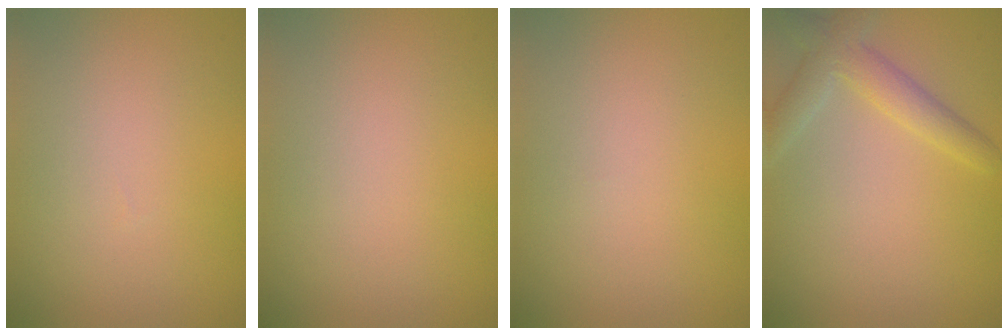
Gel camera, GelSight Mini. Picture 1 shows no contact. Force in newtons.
{"total": 0.0}
{"total": 0.0}
{"total": 3.2, "press": 3.2, "slide": 0.2}